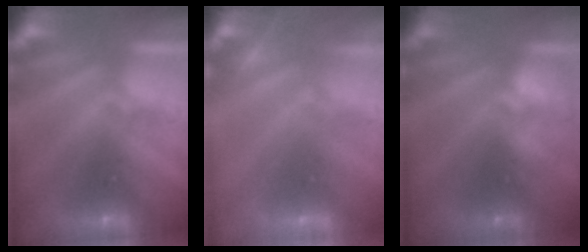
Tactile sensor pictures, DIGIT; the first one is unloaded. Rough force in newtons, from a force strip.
{"total": 2.9}
{"total": 2.4}